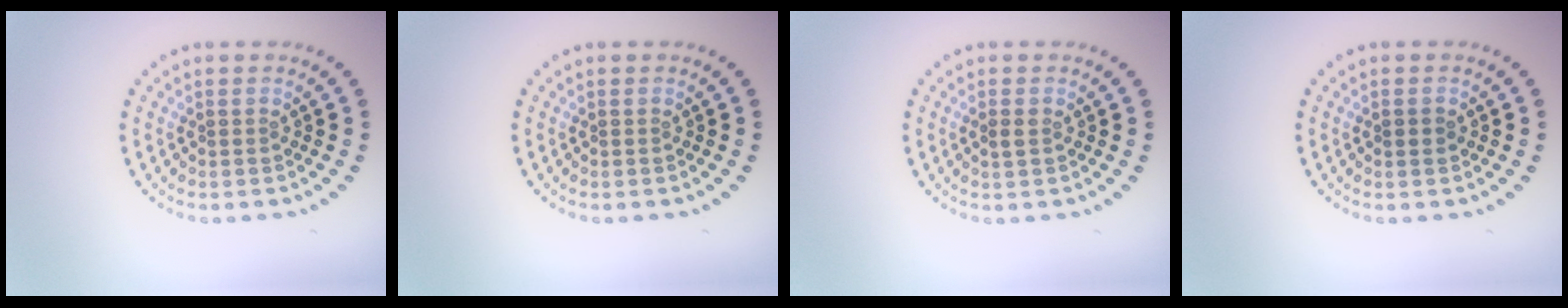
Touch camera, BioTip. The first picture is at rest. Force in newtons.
{"total": 0.0}
{"total": 0.9, "press": 0.9, "slide": 0.3}
{"total": 1.1, "press": 1.1, "slide": 0.1}